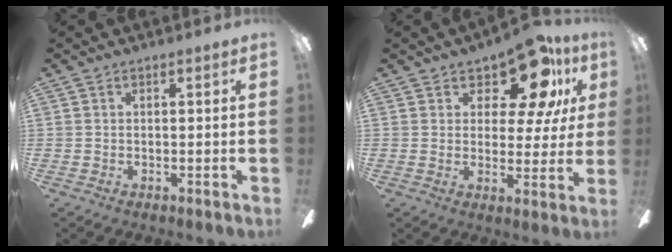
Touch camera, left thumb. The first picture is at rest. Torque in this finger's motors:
{"motor_torque": [0.22, 0.31, -0.14, -0.18, 0.04]}